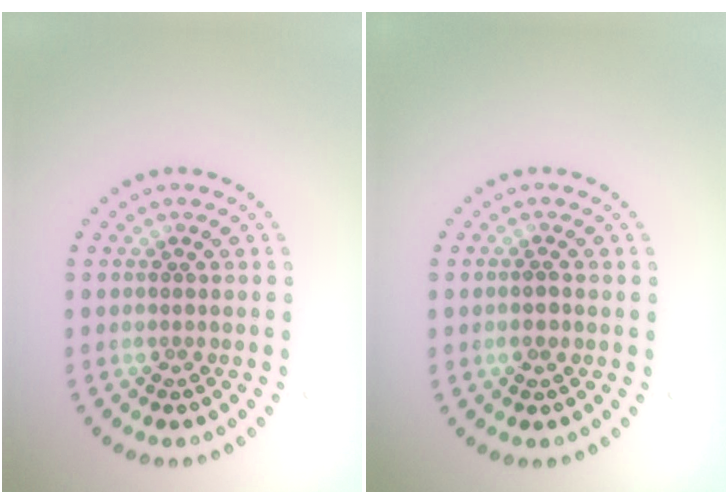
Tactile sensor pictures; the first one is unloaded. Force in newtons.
{"total": 0.7, "press": 0.6, "slide": 0.3}